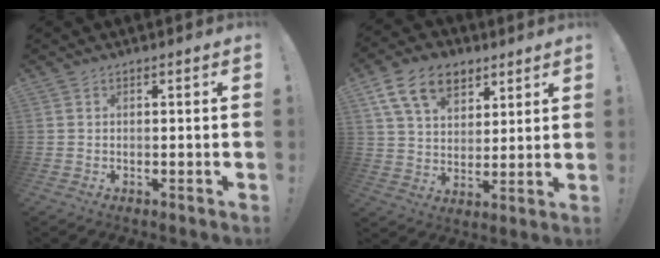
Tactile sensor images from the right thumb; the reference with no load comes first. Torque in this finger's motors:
{"motor_torque": [-0.23, 0.60, 0.36, -0.09, 0.31]}